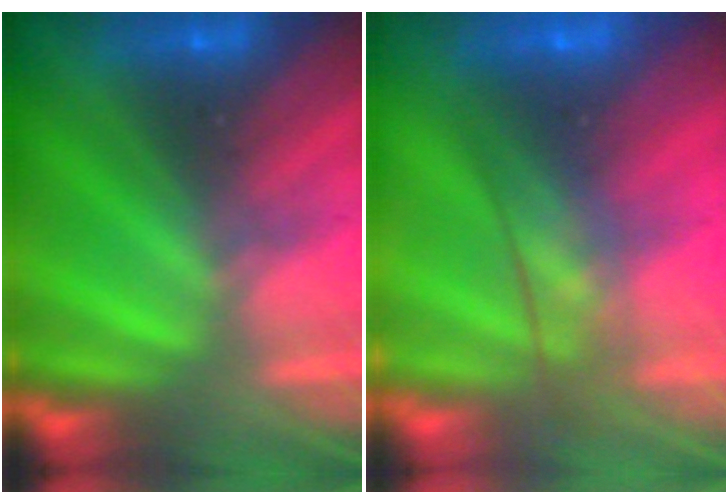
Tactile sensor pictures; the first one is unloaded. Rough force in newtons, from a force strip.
{"total": 7.7}